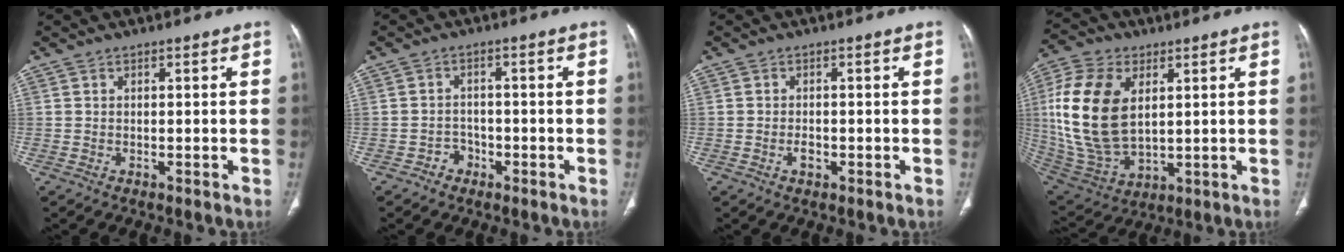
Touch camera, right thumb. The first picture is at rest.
{"total": 2.7, "force": [-1.5, 2.2, 0.4], "torque": [0.006, 0.018, -0.031]}
{"total": 1.7, "force": [-0.6, 1.1, 1.1], "torque": [-0.014, 0.003, -0.012]}
{"total": 19.8, "force": [3.7, 11.9, 15.4], "torque": [-0.321, -0.015, 0.078]}